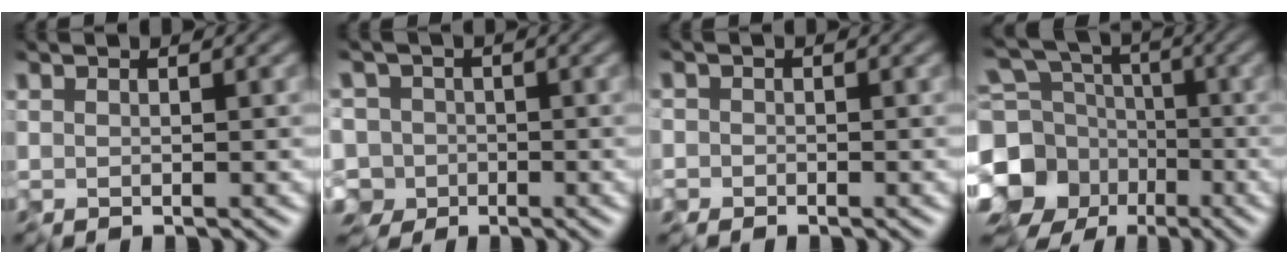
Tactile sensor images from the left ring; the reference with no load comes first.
{"total": 4.3, "force": [-1.9, 3.7, 1.0], "torque": [-0.005, 0.007, -0.048]}
{"total": 1.2, "force": [-0.7, 1.0, -0.2], "torque": [0.006, -0.007, -0.019]}
{"total": 11.0, "force": [-3.5, 9.6, 4.2], "torque": [-0.108, -0.034, -0.081]}